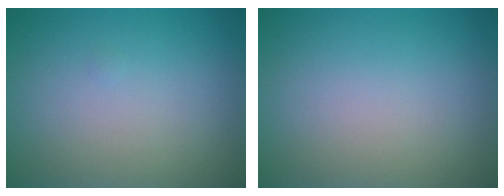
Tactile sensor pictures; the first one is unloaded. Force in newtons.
{"total": 0.0}